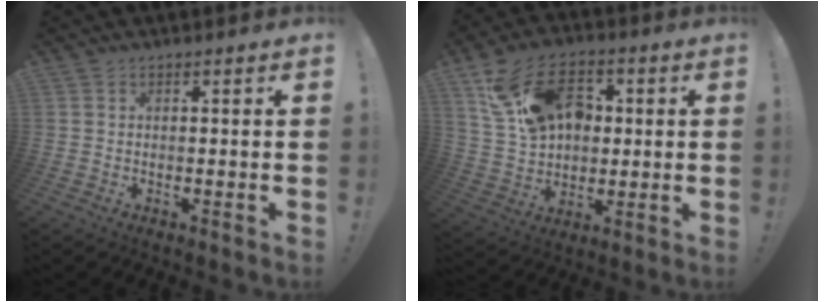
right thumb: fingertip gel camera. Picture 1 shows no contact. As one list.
[{"total": 18.8, "force": [6.4, 13.8, 11.1], "torque": [-0.176, -0.008, 0.125]}]